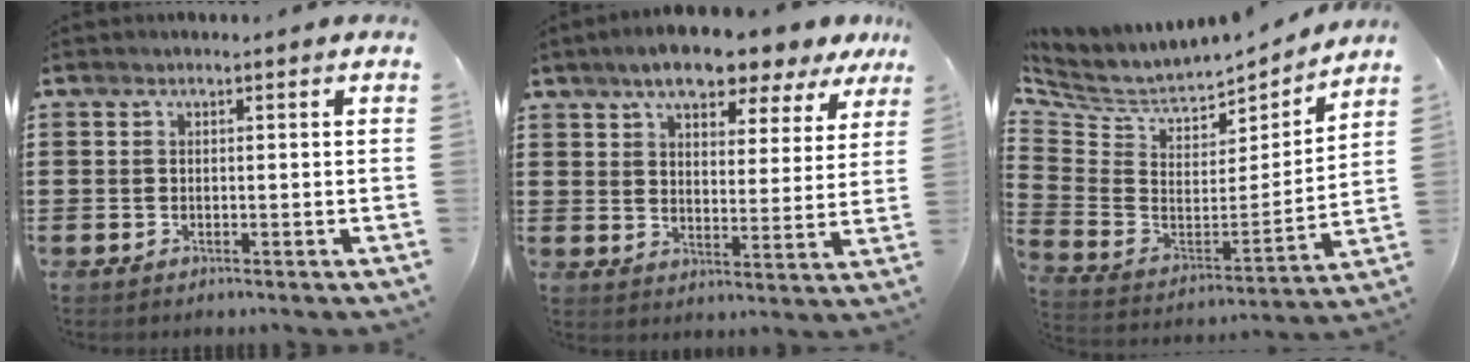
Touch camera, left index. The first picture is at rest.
{"total": 7.7, "force": [6.5, 1.8, 3.7], "torque": [-0.082, -0.018, 0.112]}
{"total": 5.3, "force": [4.7, 2.3, 1.2], "torque": [-0.058, -0.048, 0.077]}